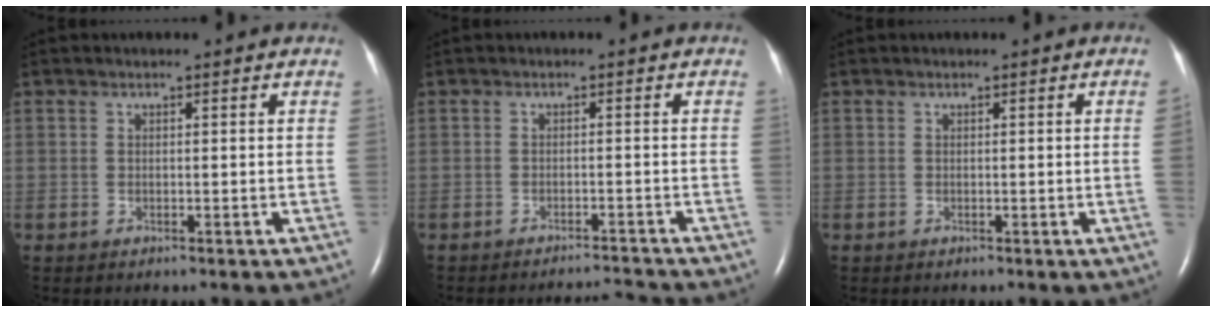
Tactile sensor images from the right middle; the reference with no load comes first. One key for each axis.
{"total": 3.3, "fx": -3.1, "fy": -0.9, "fz": -0.5, "tx": 0.006, "ty": -0.008, "tz": -0.044}
{"total": 1.4, "fx": -0.1, "fy": -0.7, "fz": 1.3, "tx": -0.013, "ty": -0.001, "tz": -0.001}